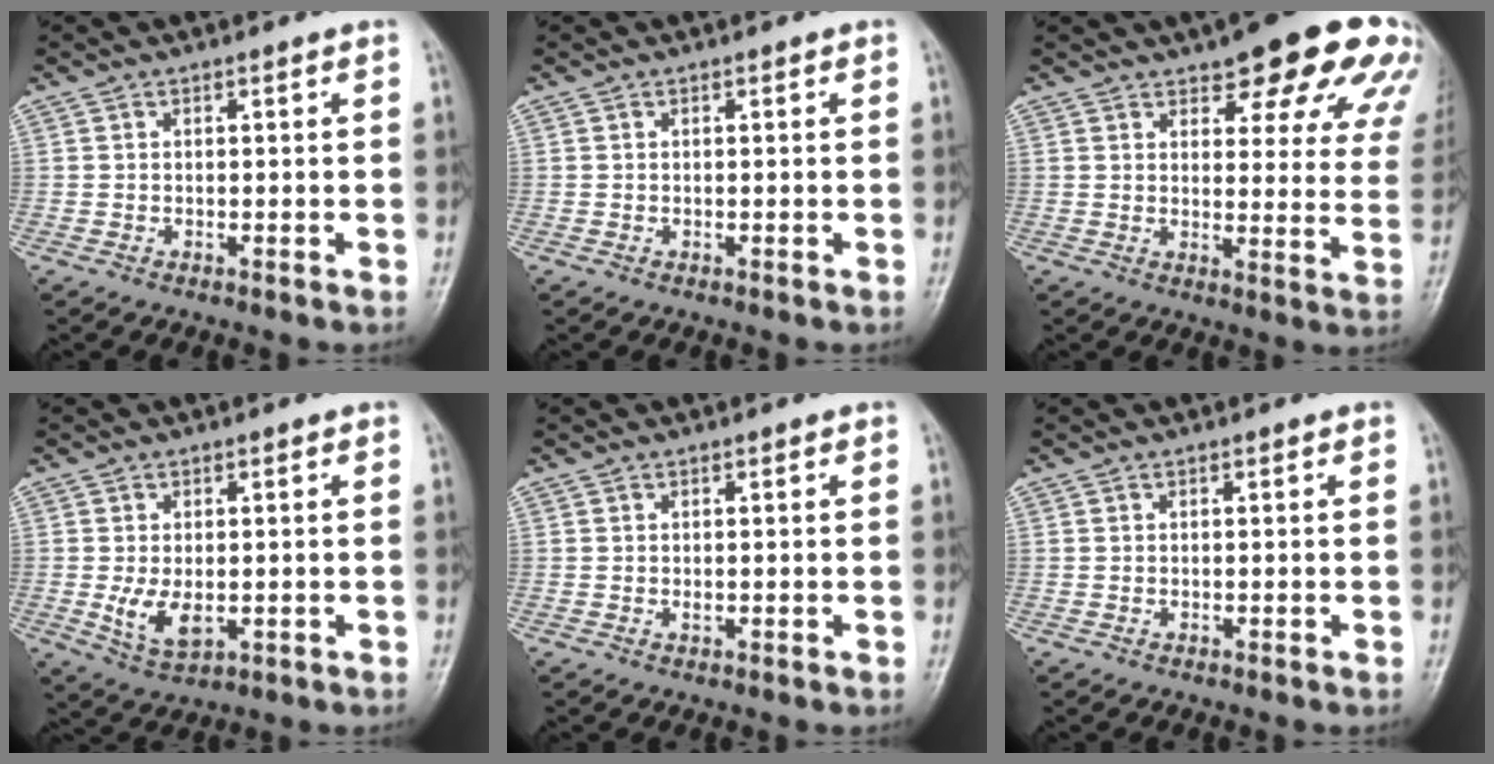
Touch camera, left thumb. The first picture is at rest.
{"total": 0.0}
{"total": 19.6, "force": [12.9, 6.7, 13.2], "torque": [-0.116, -0.047, 0.144]}
{"total": 5.7, "force": [-0.7, 3.4, 4.5], "torque": [-0.081, -0.014, -0.006]}
{"total": 0.7, "force": [0.1, 0.5, 0.5], "torque": [-0.006, -0.001, 0.001]}
{"total": 0.0}